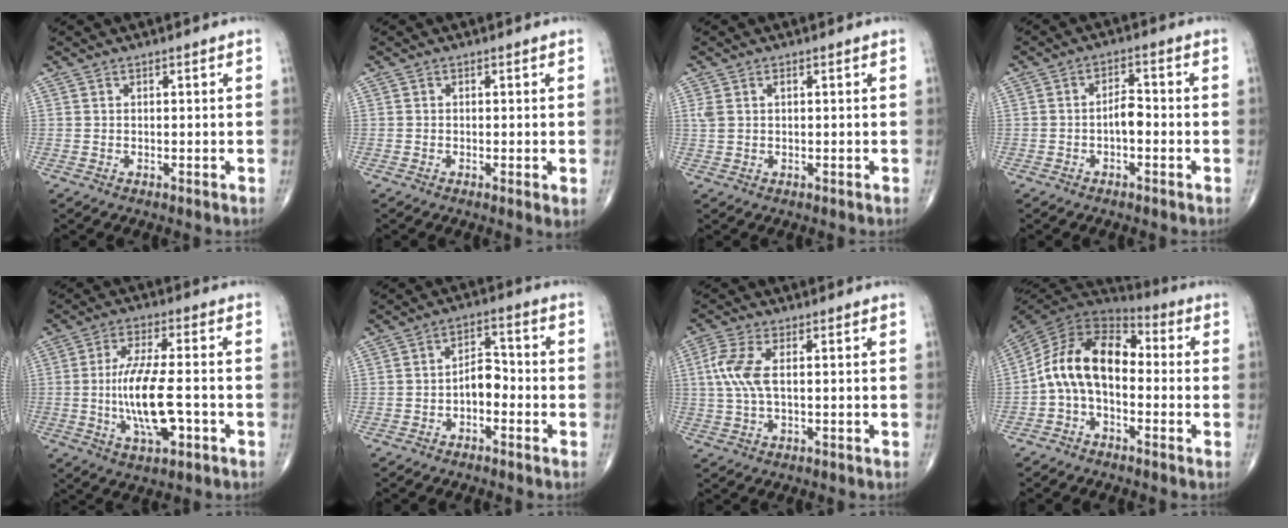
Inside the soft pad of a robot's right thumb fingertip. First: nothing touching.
{"total": 1.8, "force": [-0.3, 0.3, 1.7], "torque": [-0.034, -0.008, -0.008]}
{"total": 2.3, "force": [0.6, 1.3, 1.8], "torque": [-0.053, 0.014, 0.017]}
{"total": 3.6, "force": [-1.1, 1.8, 3.0], "torque": [-0.040, 0.018, -0.023]}
{"total": 12.0, "force": [-2.3, 4.0, 11.1], "torque": [-0.217, 0.007, -0.038]}
{"total": 5.0, "force": [-1.8, 3.0, 3.6], "torque": [-0.043, 0.030, -0.039]}
{"total": 6.7, "force": [0.9, 2.7, 6.0], "torque": [-0.162, 0.012, 0.016]}
{"total": 13.8, "force": [-1.6, 8.6, 10.7], "torque": [-0.179, 0.056, -0.043]}